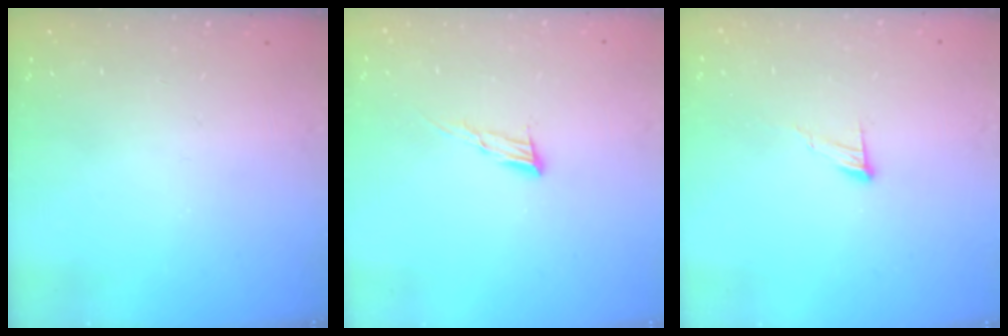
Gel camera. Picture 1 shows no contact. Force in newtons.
{"total": 6.9, "press": 6.8, "slide": 1.2}
{"total": 6.5, "press": 6.5, "slide": 0.5}